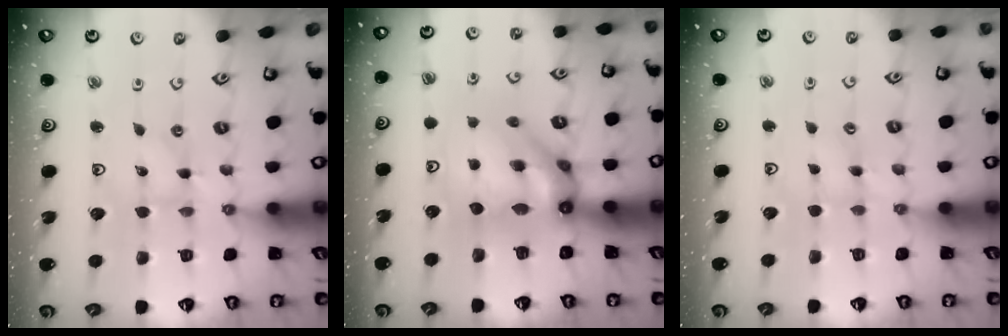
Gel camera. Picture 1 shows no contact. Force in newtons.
{"total": 13.1, "press": 13.0, "slide": 1.6}
{"total": 2.8, "press": 2.8, "slide": 0.5}